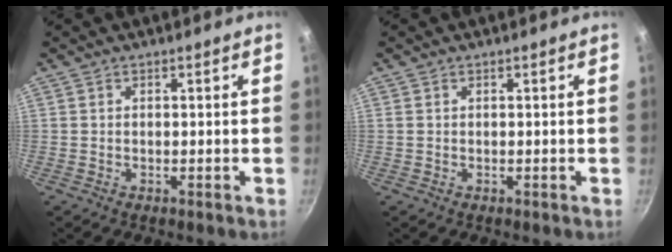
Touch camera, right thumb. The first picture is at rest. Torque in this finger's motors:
{"motor_torque": [-0.08, -0.32, -0.30, 0.13, -0.03]}